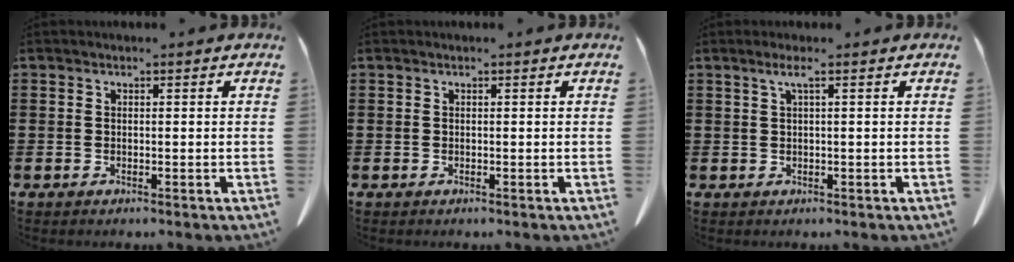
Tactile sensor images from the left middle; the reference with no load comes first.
{"total": 0.0}
{"total": 1.7, "force": [0.6, -0.1, 1.5], "torque": [-0.031, -0.003, 0.011]}